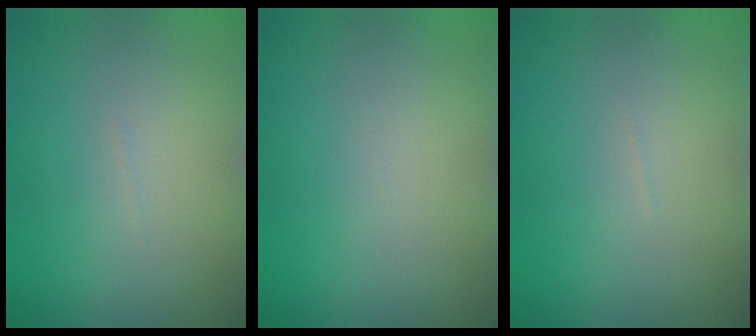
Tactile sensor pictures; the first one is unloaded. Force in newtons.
{"total": 0.0}
{"total": 0.0}